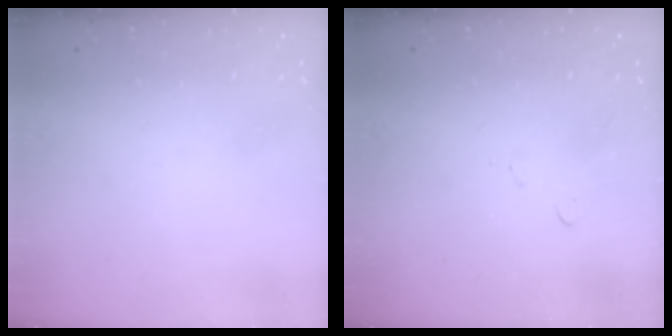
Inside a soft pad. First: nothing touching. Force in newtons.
{"total": 5.1, "press": 5.1, "slide": 0.6}